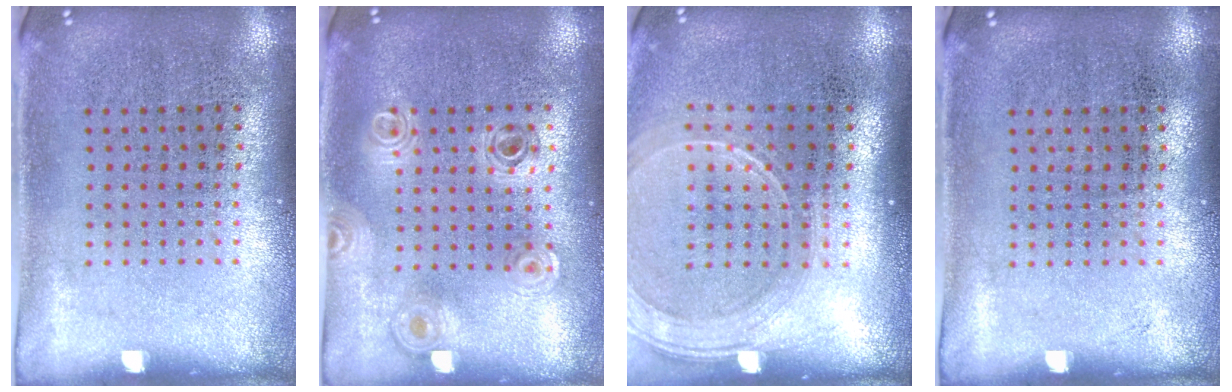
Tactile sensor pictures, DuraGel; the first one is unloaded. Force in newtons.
{"total": 0.8, "press": 0.8, "slide": 0.1}
{"total": 1.8, "press": 1.6, "slide": 0.8}
{"total": 0.0}